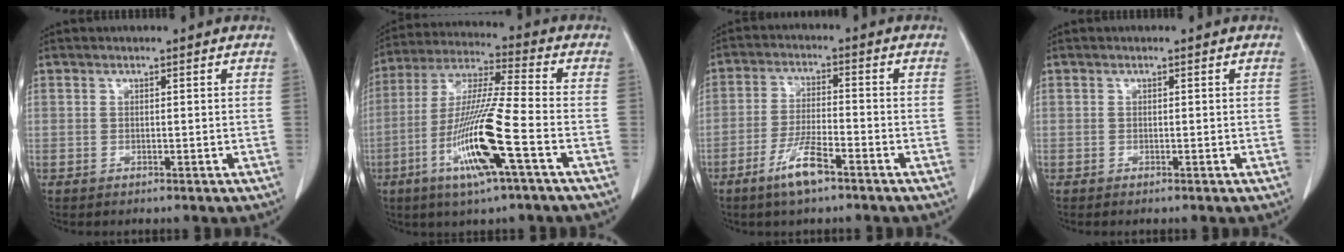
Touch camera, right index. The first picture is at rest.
{"total": 15.0, "force": [-5.6, 0.0, 13.9], "torque": [-0.283, -0.016, -0.109]}
{"total": 6.8, "force": [-4.3, 1.0, 5.2], "torque": [-0.105, -0.006, -0.078]}
{"total": 0.0}